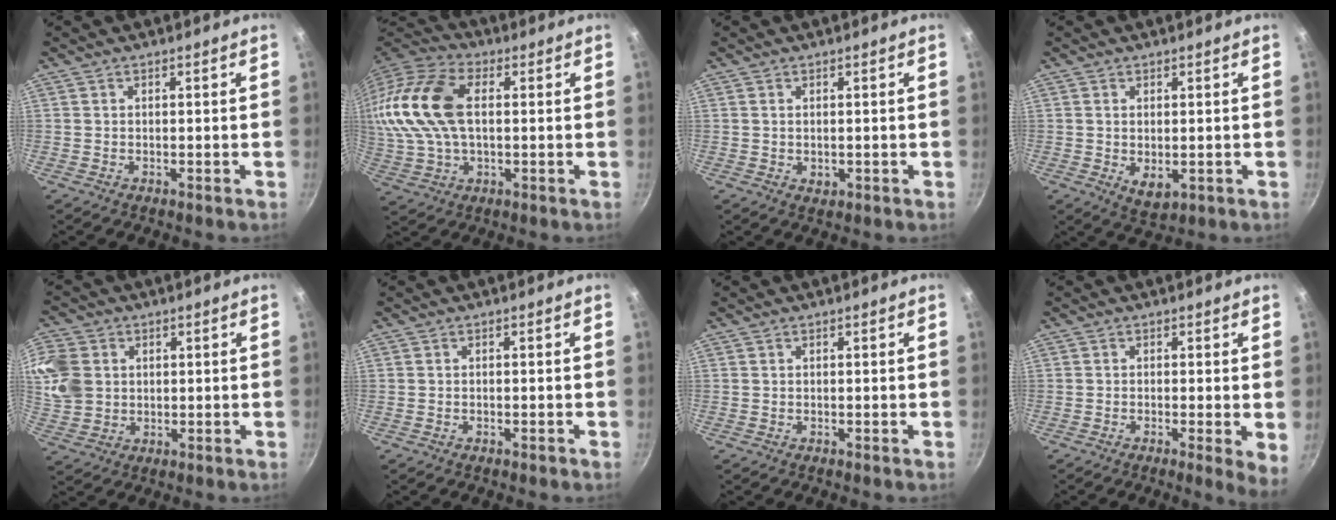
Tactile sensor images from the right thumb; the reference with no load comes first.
{"total": 18.6, "force": [2.9, 11.3, 14.5], "torque": [-0.294, 0.022, 0.044]}
{"total": 1.6, "force": [0.0, 1.0, 1.2], "torque": [-0.016, -0.003, 0.001]}
{"total": 4.4, "force": [-0.3, 2.5, 3.6], "torque": [-0.056, -0.016, 0.000]}
{"total": 12.4, "force": [2.6, 10.5, 6.1], "torque": [-0.132, -0.003, 0.050]}
{"total": 0.5, "force": [-0.4, 0.2, 0.3], "torque": [-0.006, 0.003, -0.005]}
{"total": 0.0}
{"total": 4.3, "force": [-0.6, 0.7, 4.2], "torque": [-0.049, -0.008, -0.010]}